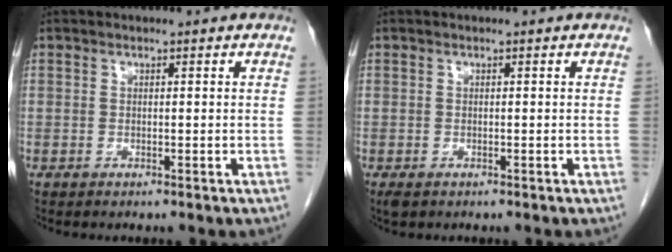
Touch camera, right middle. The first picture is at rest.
{"total": 1.6, "force": [-0.9, 0.8, 0.9], "torque": [-0.020, -0.004, -0.009]}